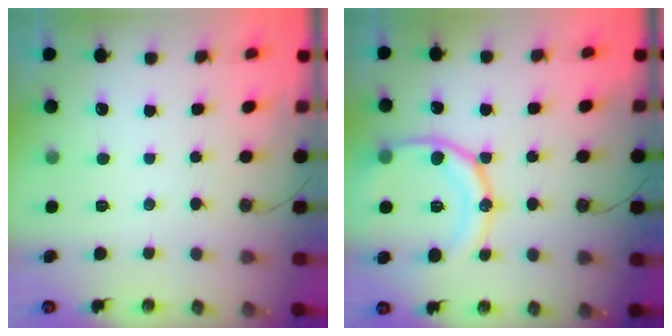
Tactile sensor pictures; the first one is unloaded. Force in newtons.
{"total": 18.2, "press": 18.0, "slide": 2.0}